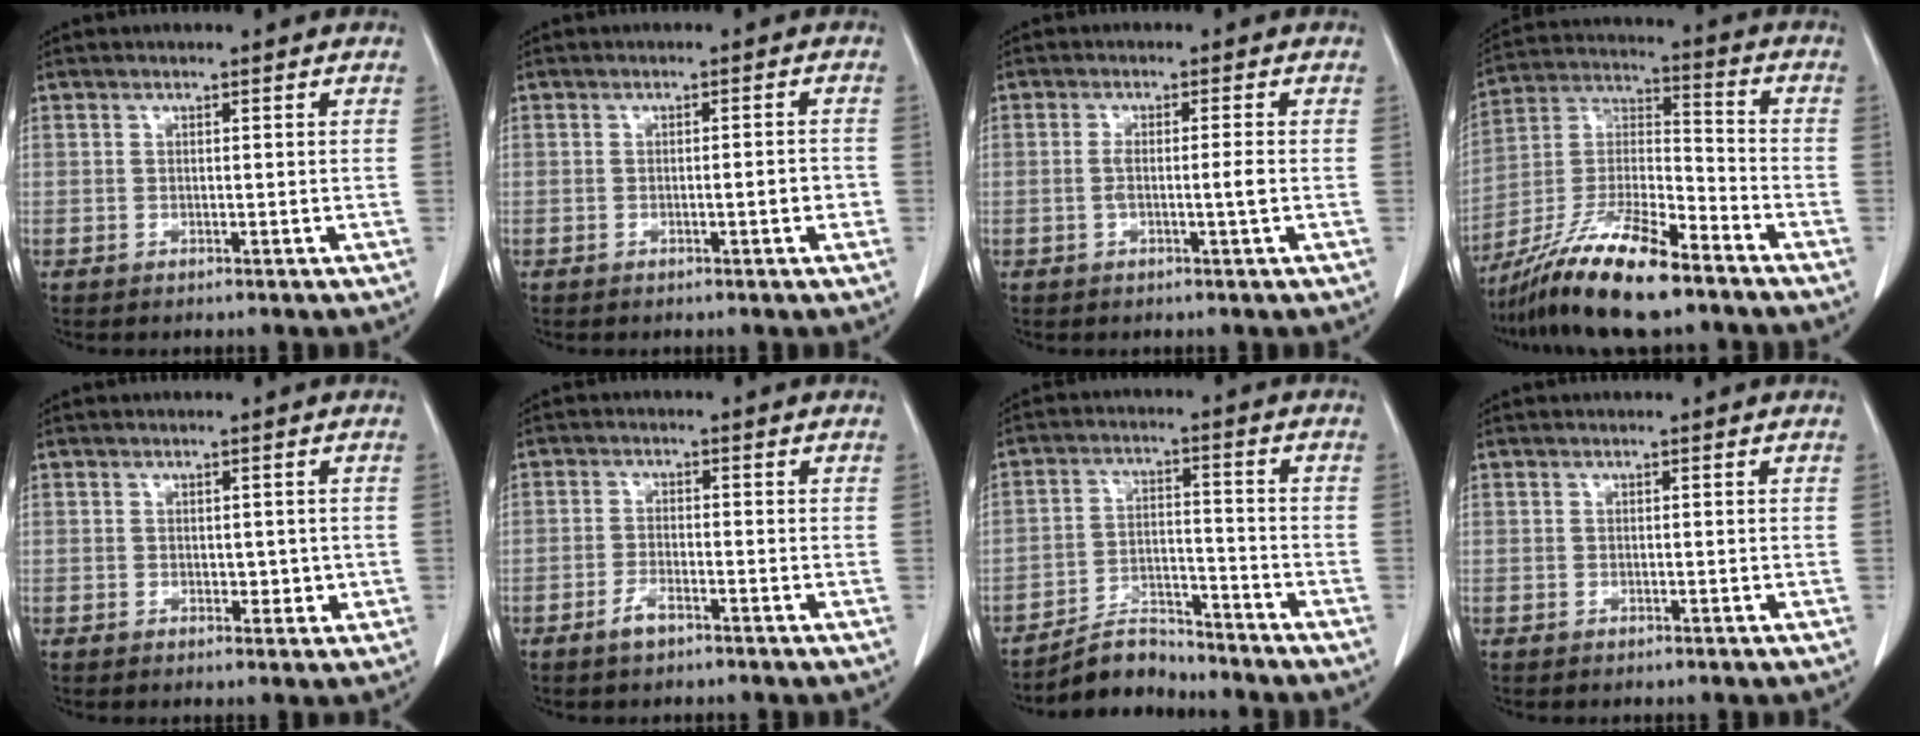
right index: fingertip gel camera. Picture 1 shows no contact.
{"total": 2.0, "force": [-0.6, 0.3, 1.9], "torque": [-0.024, 0.006, -0.007]}
{"total": 2.7, "force": [-0.5, -0.1, 2.7], "torque": [-0.049, 0.004, -0.006]}
{"total": 16.1, "force": [-11.9, 2.5, 10.5], "torque": [-0.213, -0.012, -0.217]}
{"total": 2.1, "force": [0.0, 1.5, 1.4], "torque": [-0.010, 0.003, 0.007]}
{"total": 2.6, "force": [-1.9, 0.7, 1.7], "torque": [-0.036, 0.001, -0.037]}
{"total": 6.1, "force": [-6.0, 1.3, 0.0], "torque": [-0.004, 0.008, -0.103]}
{"total": 0.0}